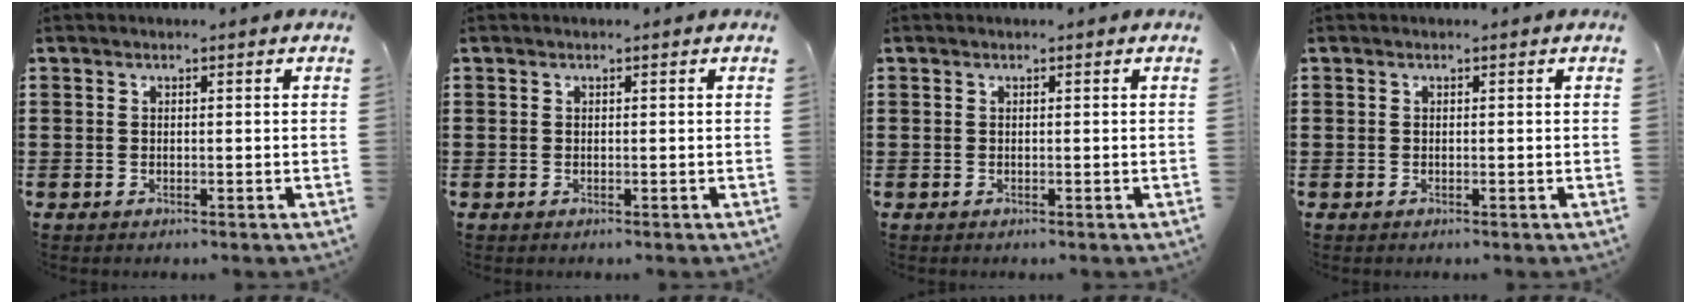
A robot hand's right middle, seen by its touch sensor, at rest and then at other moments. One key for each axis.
{"total": 0.0}
{"total": 0.0}
{"total": 0.0}